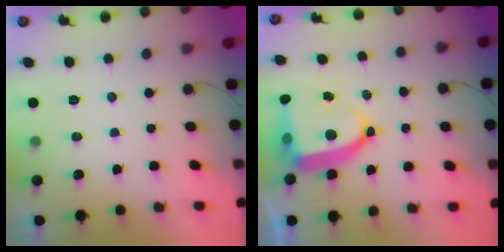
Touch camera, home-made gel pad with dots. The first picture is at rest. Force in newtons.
{"total": 12.4, "press": 12.4, "slide": 1.2}